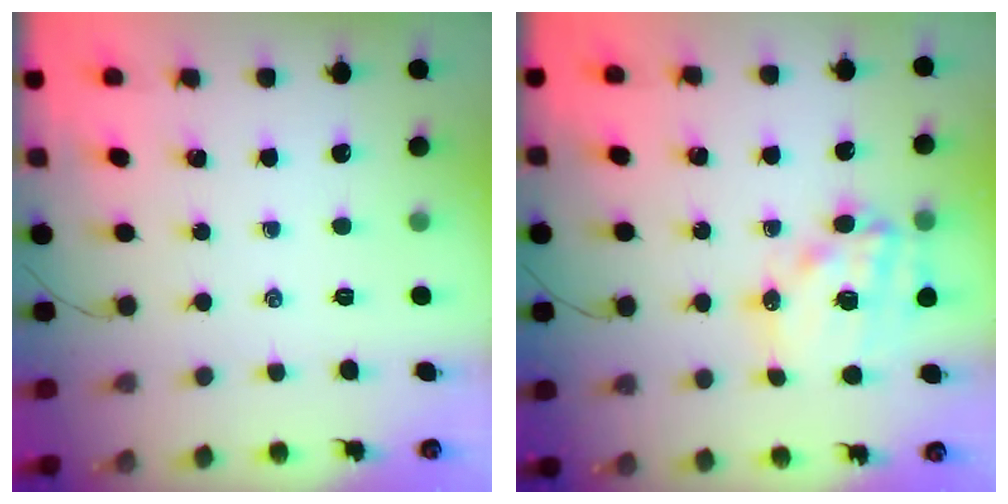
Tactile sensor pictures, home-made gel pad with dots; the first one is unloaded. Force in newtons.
{"total": 15.3, "press": 14.9, "slide": 3.3}